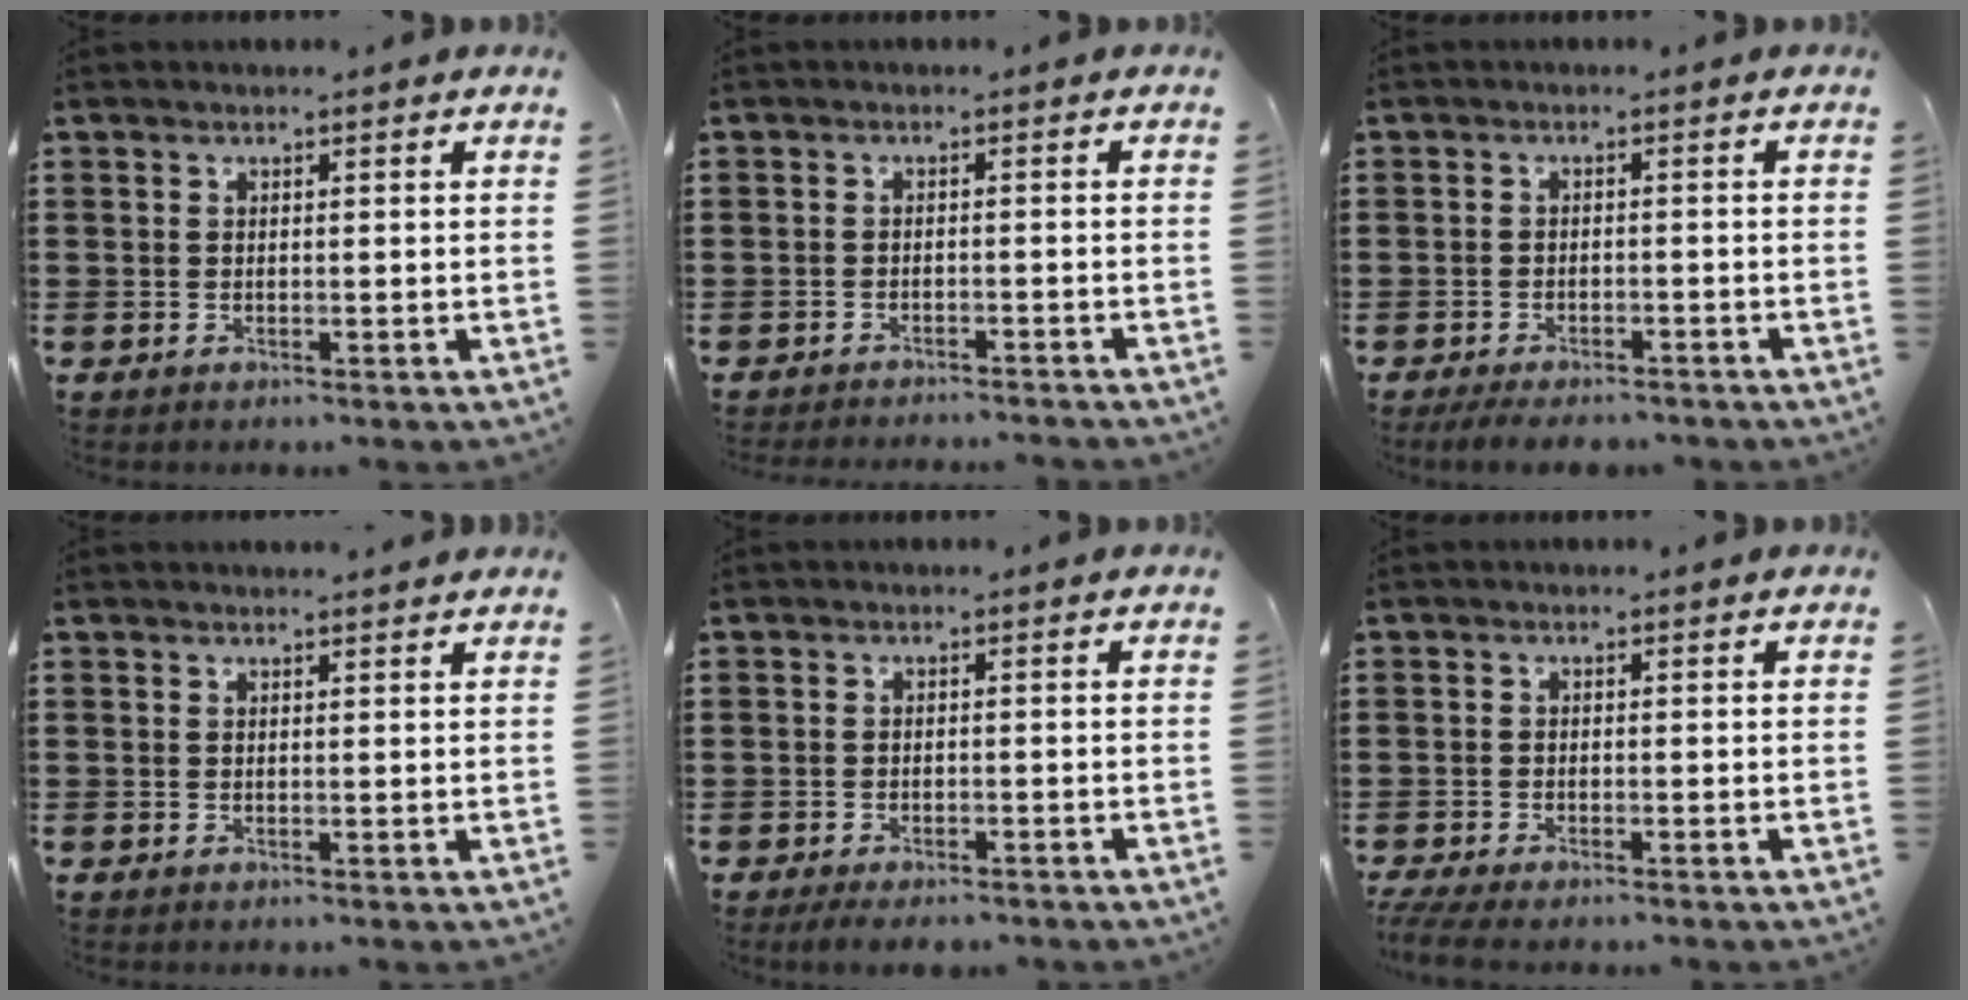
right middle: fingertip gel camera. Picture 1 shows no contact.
{"total": 1.8, "force": [-1.8, -0.3, 0.0], "torque": [-0.006, -0.002, -0.036]}
{"total": 2.7, "force": [-2.6, 0.2, 0.6], "torque": [-0.014, -0.003, -0.053]}
{"total": 0.8, "force": [0.8, 0.0, 0.2], "torque": [0.003, -0.004, 0.013]}
{"total": 1.9, "force": [-1.8, 0.1, 0.4], "torque": [-0.012, -0.004, -0.037]}
{"total": 1.9, "force": [-1.8, -0.1, 0.8], "torque": [-0.030, -0.010, -0.039]}